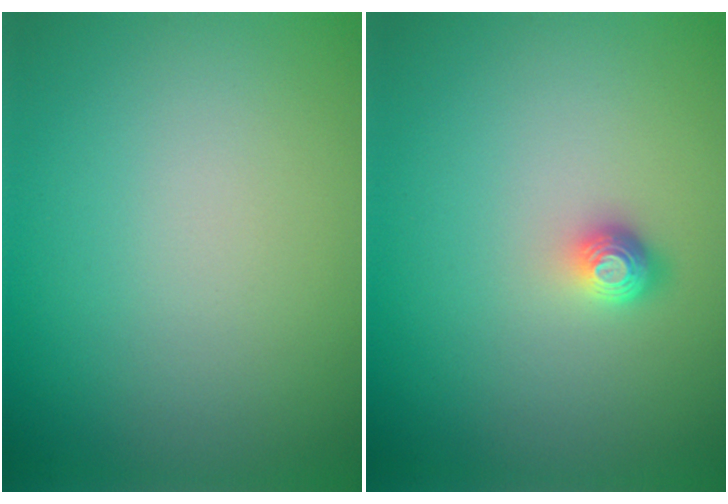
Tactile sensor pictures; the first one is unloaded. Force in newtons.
{"total": 1.6, "press": 1.2, "slide": 1.1}